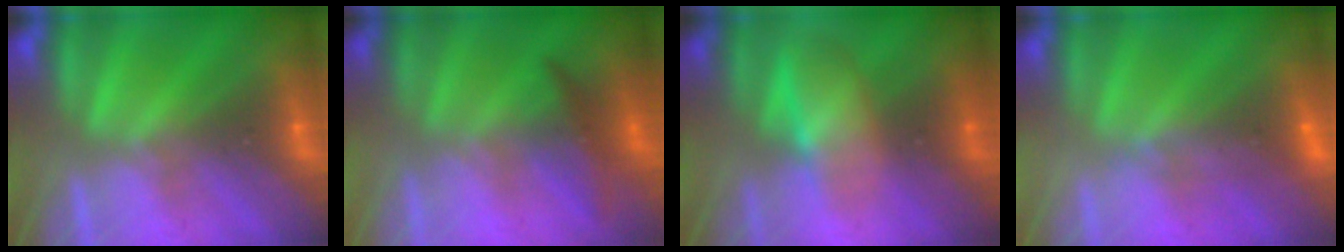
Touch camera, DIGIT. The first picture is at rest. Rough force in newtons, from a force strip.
{"total": 1.3}
{"total": 3.0}
{"total": 4.3}